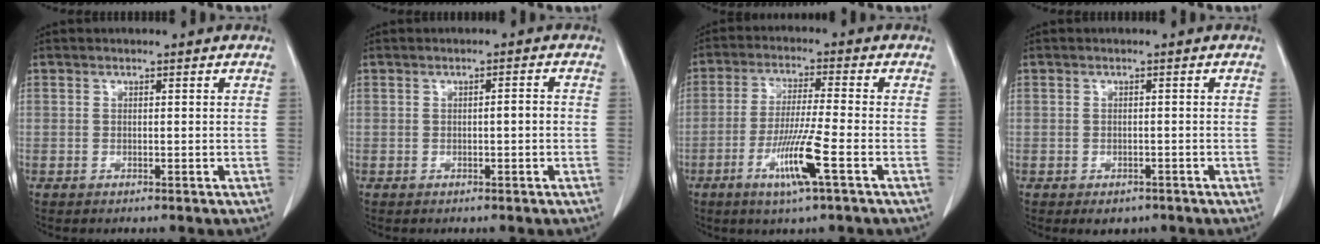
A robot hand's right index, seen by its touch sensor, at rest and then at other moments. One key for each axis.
{"total": 1.4, "fx": -0.3, "fy": 0.1, "fz": 1.4, "tx": -0.021, "ty": 0.002, "tz": -0.003}
{"total": 8.9, "fx": -3.7, "fy": -0.6, "fz": 8.0, "tx": -0.156, "ty": -0.017, "tz": -0.072}
{"total": 2.6, "fx": -1.7, "fy": 1.7, "fz": 1.0, "tx": -0.007, "ty": 0.001, "tz": -0.013}